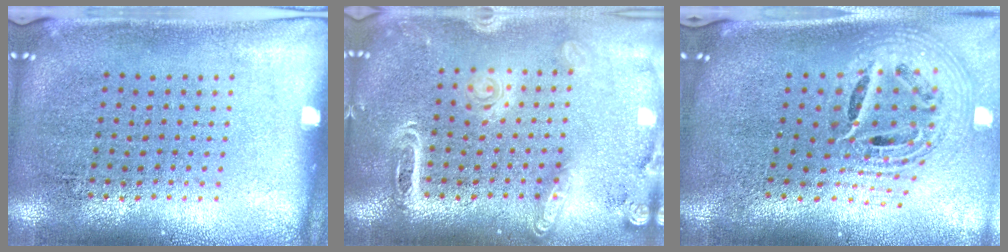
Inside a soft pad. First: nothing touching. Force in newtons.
{"total": 1.9, "press": 1.8, "slide": 0.7}
{"total": 2.3, "press": 1.7, "slide": 1.7}